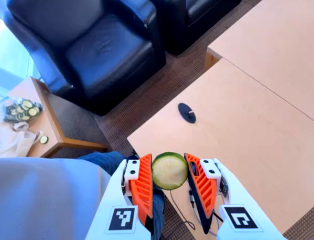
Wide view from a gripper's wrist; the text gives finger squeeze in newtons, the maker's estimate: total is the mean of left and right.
{"total": 8.3, "left": 8.1, "right": 8.5}